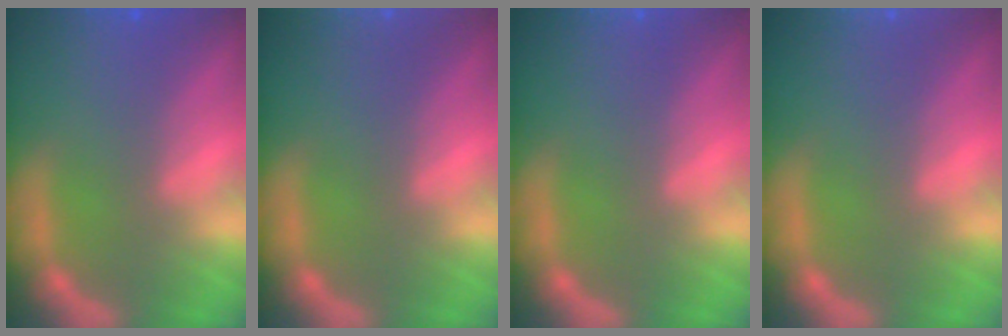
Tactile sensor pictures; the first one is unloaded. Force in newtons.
{"total": 9.5}
{"total": 1.4}
{"total": 2.9}